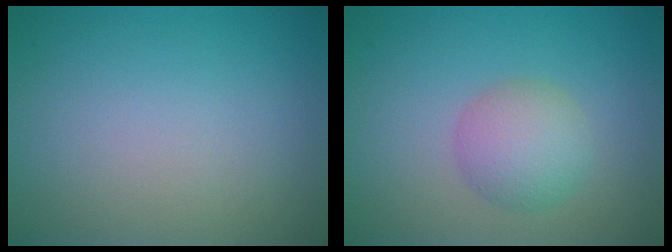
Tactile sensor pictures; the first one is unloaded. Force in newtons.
{"total": 3.5, "press": 3.5, "slide": 0.1}